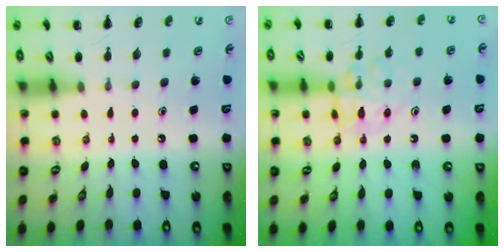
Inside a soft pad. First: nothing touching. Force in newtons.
{"total": 12.5, "press": 12.4, "slide": 1.1}